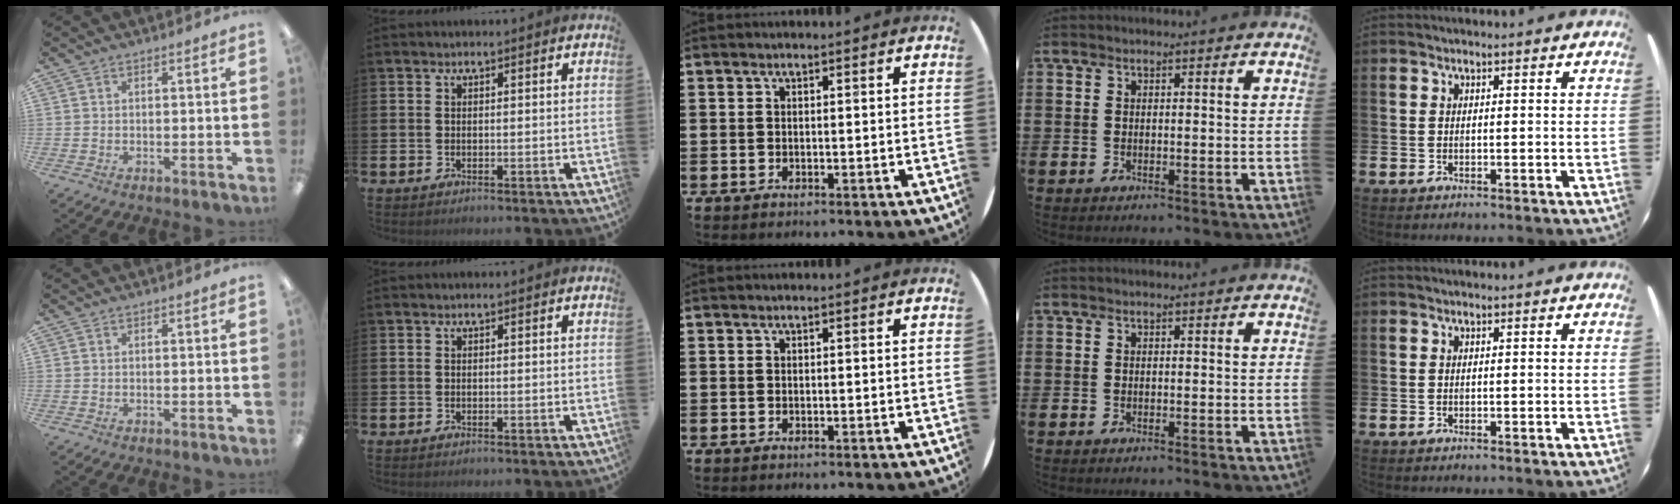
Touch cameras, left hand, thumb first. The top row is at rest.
{}